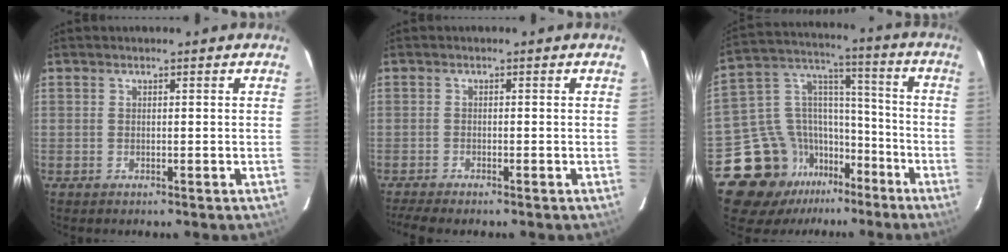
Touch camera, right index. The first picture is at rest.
{"total": 3.7, "force": [-3.3, 0.1, 1.8], "torque": [-0.050, -0.012, -0.058]}
{"total": 16.5, "force": [-10.9, 11.2, 5.1], "torque": [-0.123, 0.055, -0.173]}